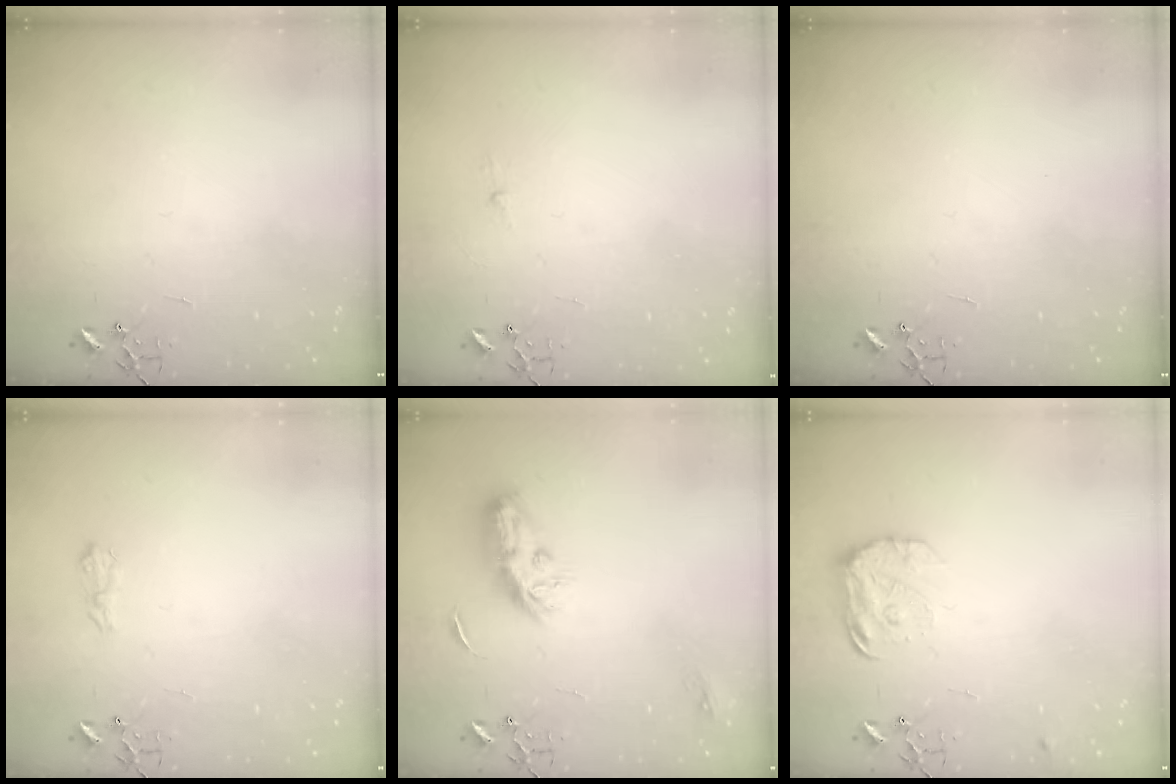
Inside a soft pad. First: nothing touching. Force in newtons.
{"total": 2.6, "press": 2.5, "slide": 0.4}
{"total": 0.0}
{"total": 7.0, "press": 6.9, "slide": 0.9}
{"total": 8.7, "press": 8.7, "slide": 0.4}
{"total": 11.5, "press": 11.5, "slide": 0.6}